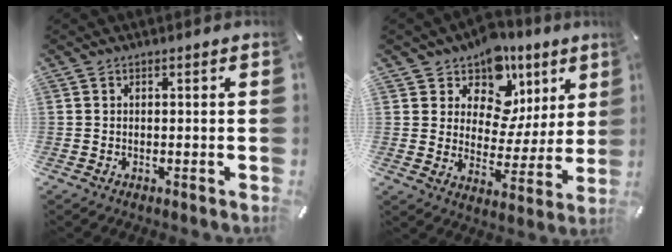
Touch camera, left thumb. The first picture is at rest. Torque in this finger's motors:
{"motor_torque": [1.68, 0.90, 0.26, -0.18, -0.02]}